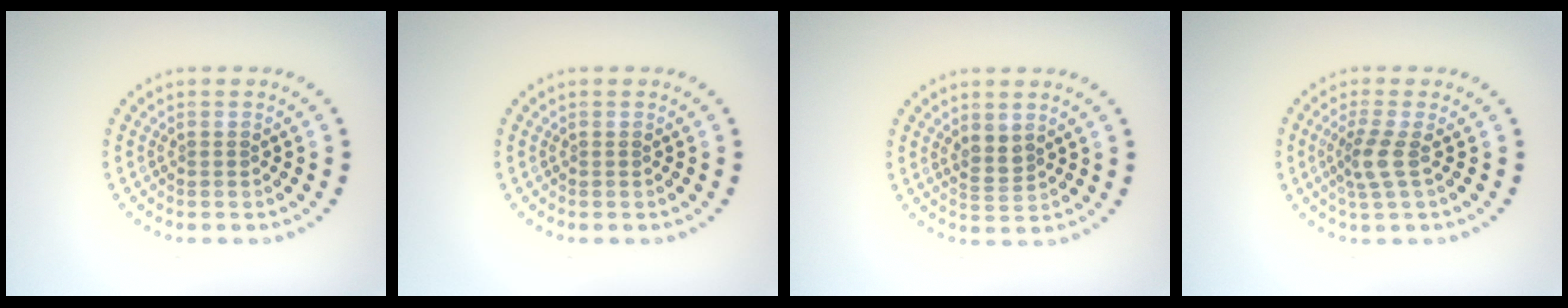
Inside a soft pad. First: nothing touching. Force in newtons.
{"total": 0.0}
{"total": 1.7, "press": 1.5, "slide": 0.8}
{"total": 2.5, "press": 1.9, "slide": 1.6}